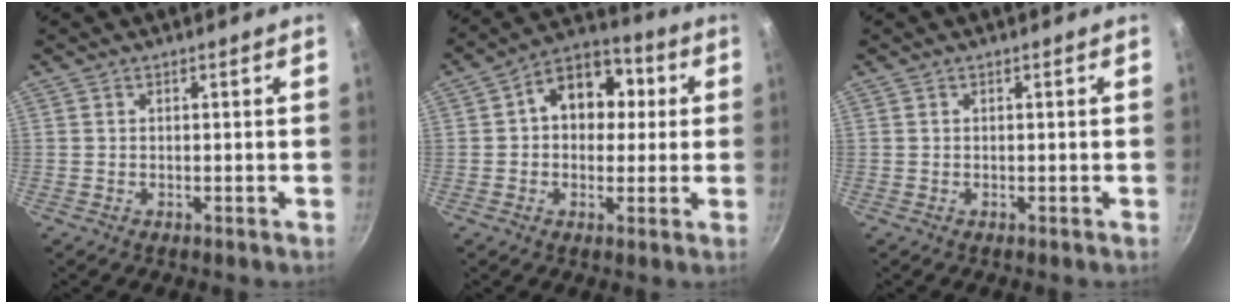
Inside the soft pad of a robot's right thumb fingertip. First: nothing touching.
{"total": 12.0, "force": [2.0, 9.1, 7.6], "torque": [-0.061, 0.024, 0.012]}
{"total": 0.0}